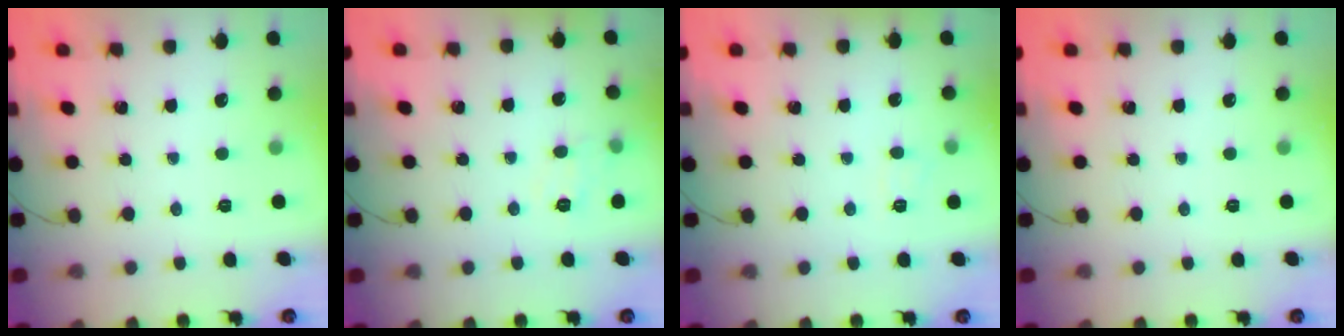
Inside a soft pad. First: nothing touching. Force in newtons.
{"total": 5.0, "press": 4.7, "slide": 1.6}
{"total": 4.7, "press": 4.5, "slide": 1.1}
{"total": 0.0}